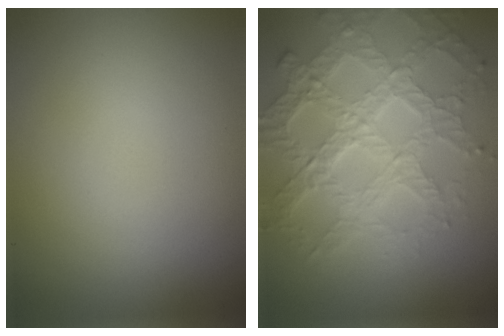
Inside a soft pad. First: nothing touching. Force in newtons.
{"total": 8.0, "press": 6.1, "slide": 5.2}